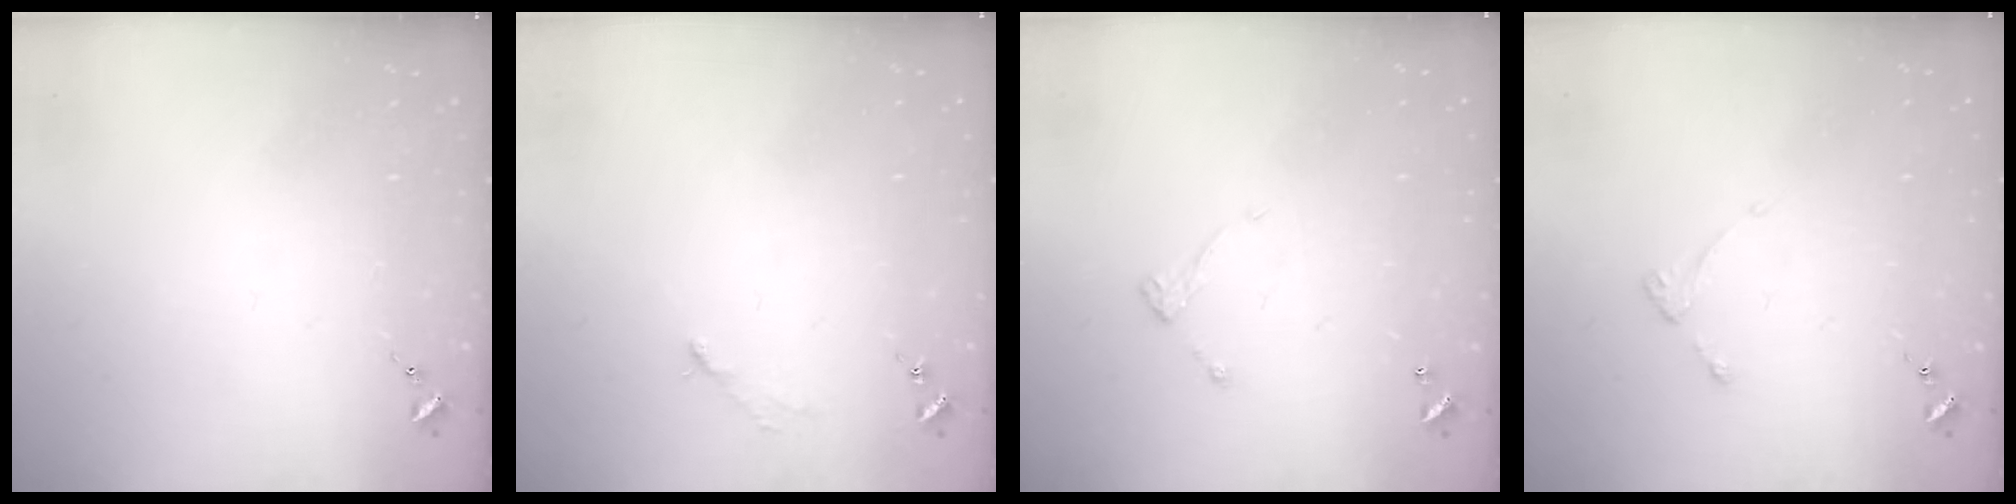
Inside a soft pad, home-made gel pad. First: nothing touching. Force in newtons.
{"total": 2.9, "press": 2.9, "slide": 0.4}
{"total": 4.5, "press": 4.5, "slide": 0.5}
{"total": 2.7, "press": 2.6, "slide": 0.5}